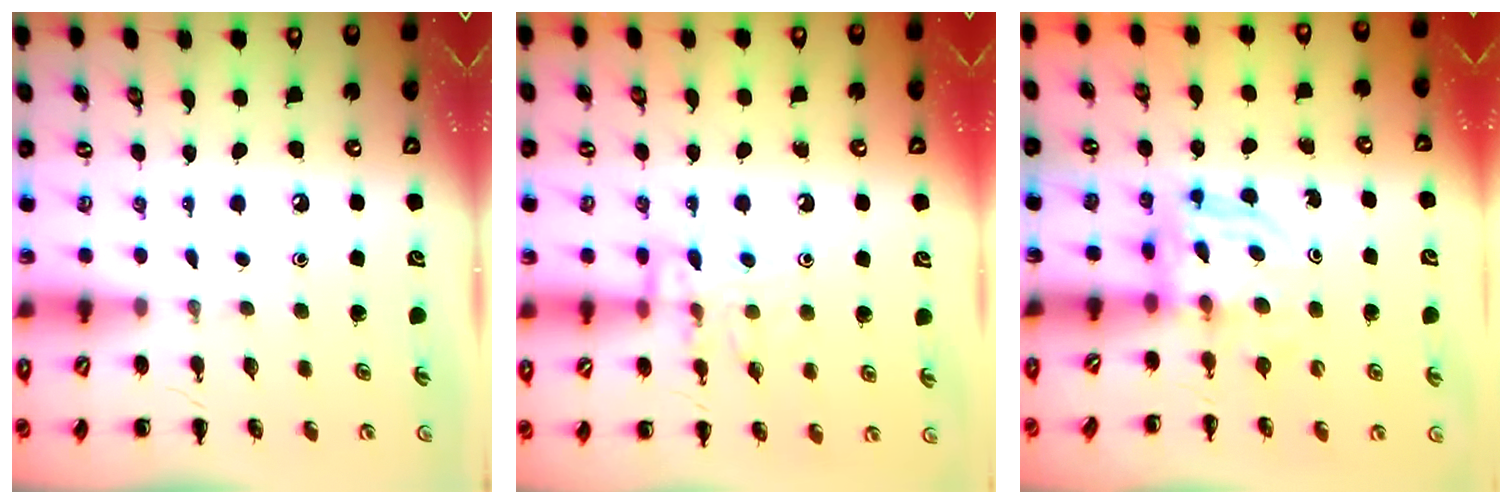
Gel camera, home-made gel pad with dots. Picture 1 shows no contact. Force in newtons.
{"total": 12.2, "press": 12.1, "slide": 0.9}
{"total": 3.7, "press": 3.7, "slide": 0.2}